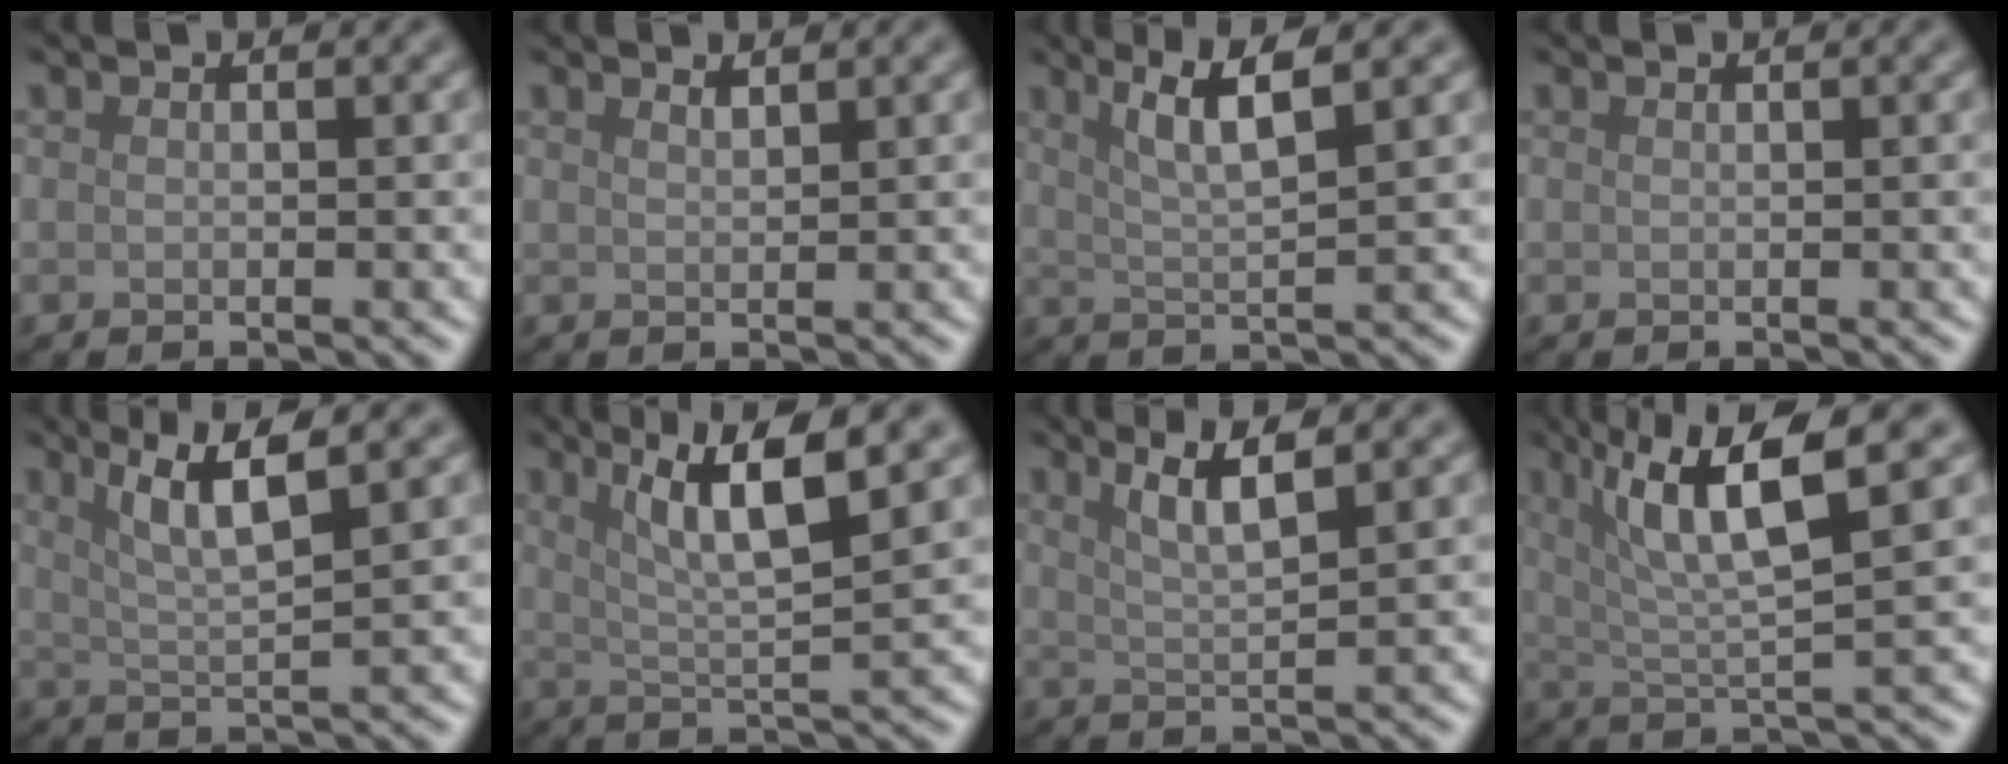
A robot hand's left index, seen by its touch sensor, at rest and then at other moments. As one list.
[{"total": 0.7, "force": [0.6, 0.2, 0.3], "torque": [-0.001, 0.001, 0.012]}, {"total": 4.6, "force": [2.0, 0.7, 4.0], "torque": [-0.075, 0.000, 0.040]}, {"total": 0.0}, {"total": 5.1, "force": [2.3, 0.8, 4.5], "torque": [-0.082, 0.002, 0.045]}, {"total": 7.2, "force": [3.1, 1.4, 6.4], "torque": [-0.105, 0.004, 0.059]}, {"total": 3.7, "force": [1.9, 0.5, 3.1], "torque": [-0.059, 0.000, 0.038]}, {"total": 7.9, "force": [3.3, 1.7, 6.9], "torque": [-0.116, 0.008, 0.061]}]